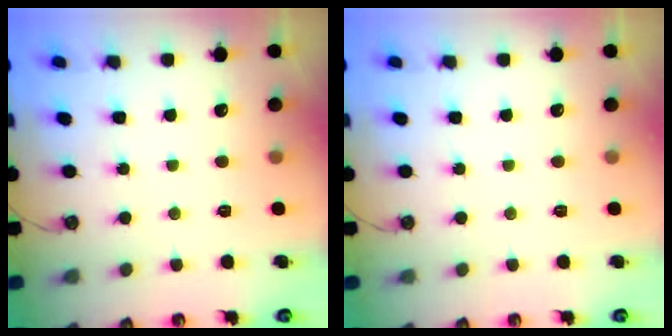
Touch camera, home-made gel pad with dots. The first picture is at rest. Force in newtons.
{"total": 0.0}